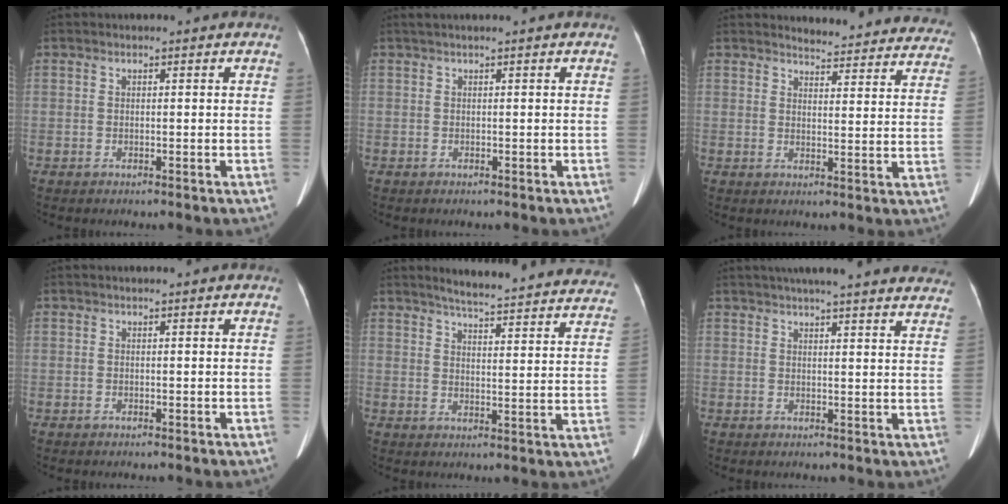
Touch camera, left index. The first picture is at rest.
{"total": 0.7, "force": [0.5, 0.1, 0.4], "torque": [-0.010, 0.020, 0.014]}
{"total": 19.5, "force": [18.8, 3.5, 3.7], "torque": [-0.022, -0.066, 0.196]}
{"total": 0.6, "force": [0.5, -0.1, 0.2], "torque": [-0.003, 0.008, 0.013]}
{"total": 26.5, "force": [24.7, 2.8, 9.2], "torque": [-0.122, -0.064, 0.287]}
{"total": 24.8, "force": [22.2, 2.4, 10.8], "torque": [-0.161, -0.007, 0.259]}